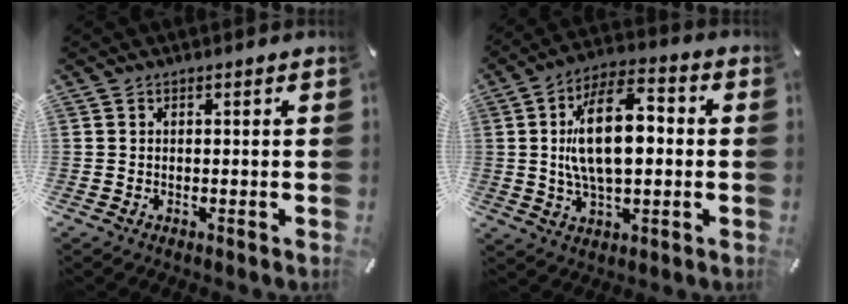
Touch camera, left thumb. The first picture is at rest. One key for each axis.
{"total": 16.6, "fx": 0.9, "fy": 8.7, "fz": 14.0, "tx": -0.255, "ty": 0.005, "tz": 0.013}